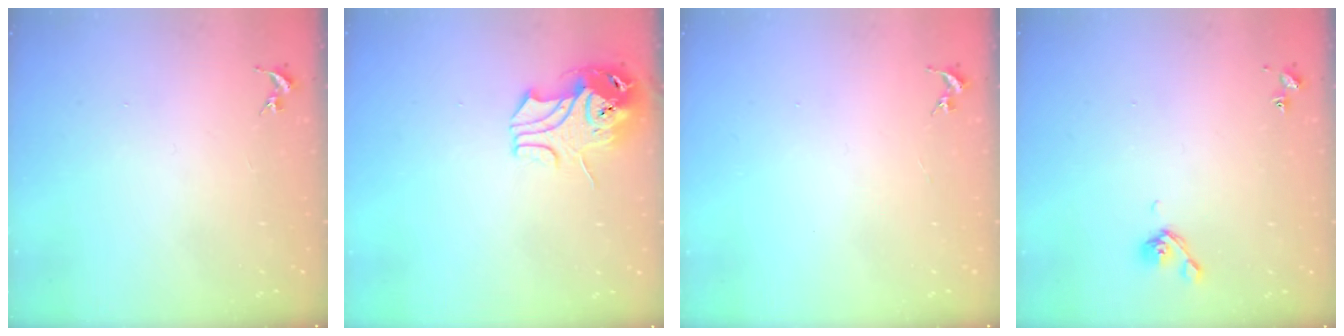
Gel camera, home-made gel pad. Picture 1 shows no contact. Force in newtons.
{"total": 10.1, "press": 10.0, "slide": 1.3}
{"total": 0.0}
{"total": 5.7, "press": 5.6, "slide": 1.2}